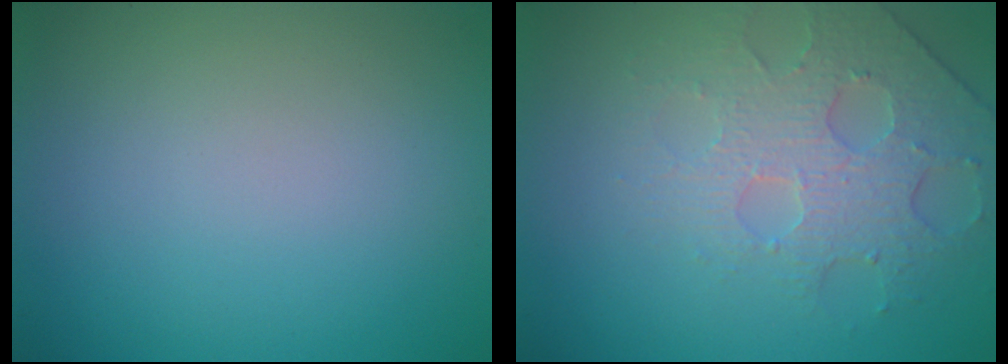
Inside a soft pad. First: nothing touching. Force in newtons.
{"total": 3.8, "press": 3.6, "slide": 1.1}